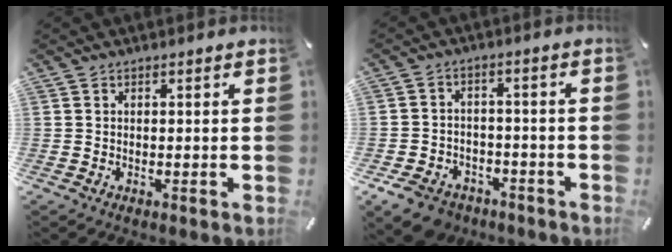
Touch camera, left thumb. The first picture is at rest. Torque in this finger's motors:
{"motor_torque": [0.09, 0.97, 0.10, 0.05, 0.14]}